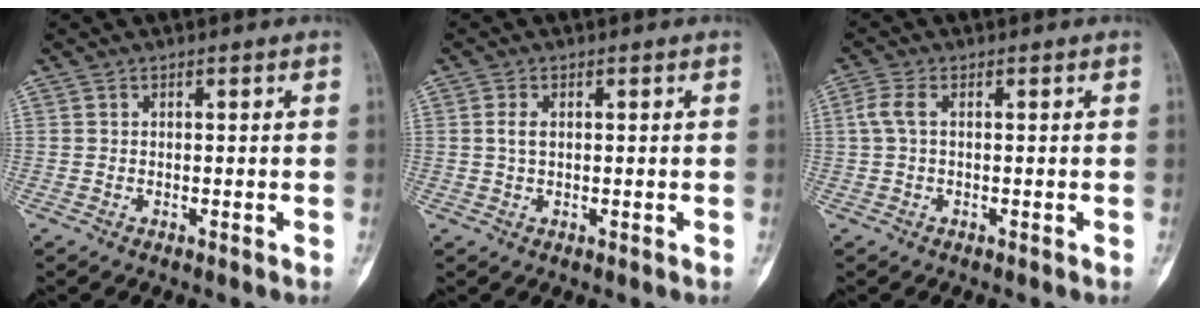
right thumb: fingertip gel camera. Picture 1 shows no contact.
{"total": 2.0, "force": [0.4, 1.1, 1.6], "torque": [-0.031, 0.003, 0.008]}
{"total": 2.8, "force": [0.3, 1.3, 2.5], "torque": [-0.072, 0.007, 0.004]}